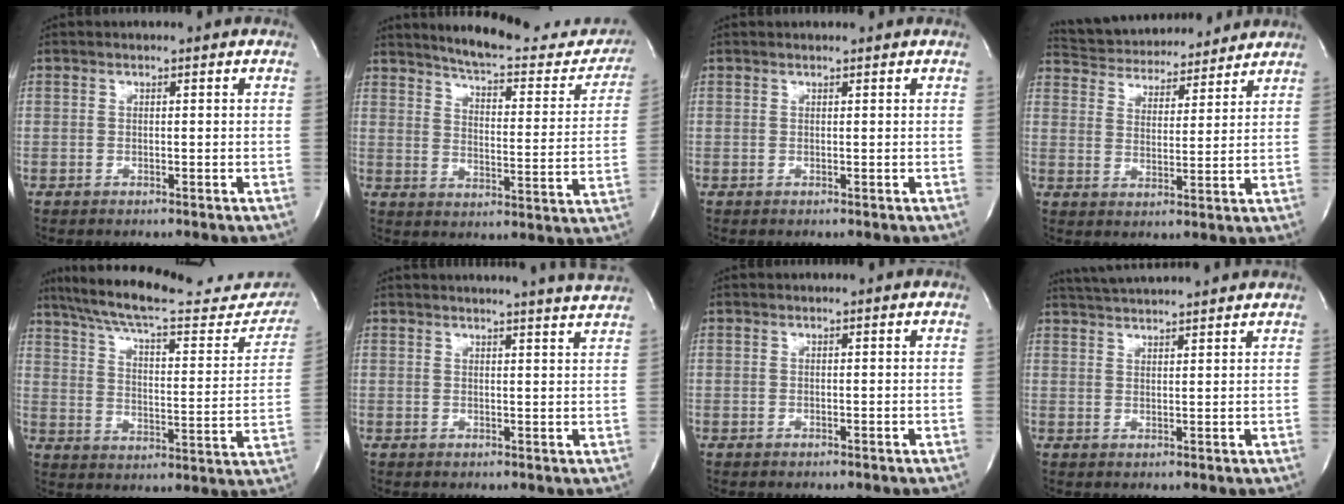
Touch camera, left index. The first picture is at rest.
{"total": 20.9, "force": [19.0, 4.6, 7.4], "torque": [-0.087, -0.048, 0.229]}
{"total": 0.7, "force": [0.7, 0.0, 0.1], "torque": [-0.005, 0.008, 0.013]}
{"total": 14.8, "force": [13.9, 3.5, 3.7], "torque": [-0.063, 0.024, 0.212]}
{"total": 27.5, "force": [23.6, 6.2, 12.7], "torque": [-0.198, -0.018, 0.306]}
{"total": 8.8, "force": [8.4, -1.5, 2.2], "torque": [-0.031, -0.026, 0.086]}
{"total": 0.0}
{"total": 9.8, "force": [9.2, -0.2, 3.4], "torque": [-0.067, 0.031, 0.135]}